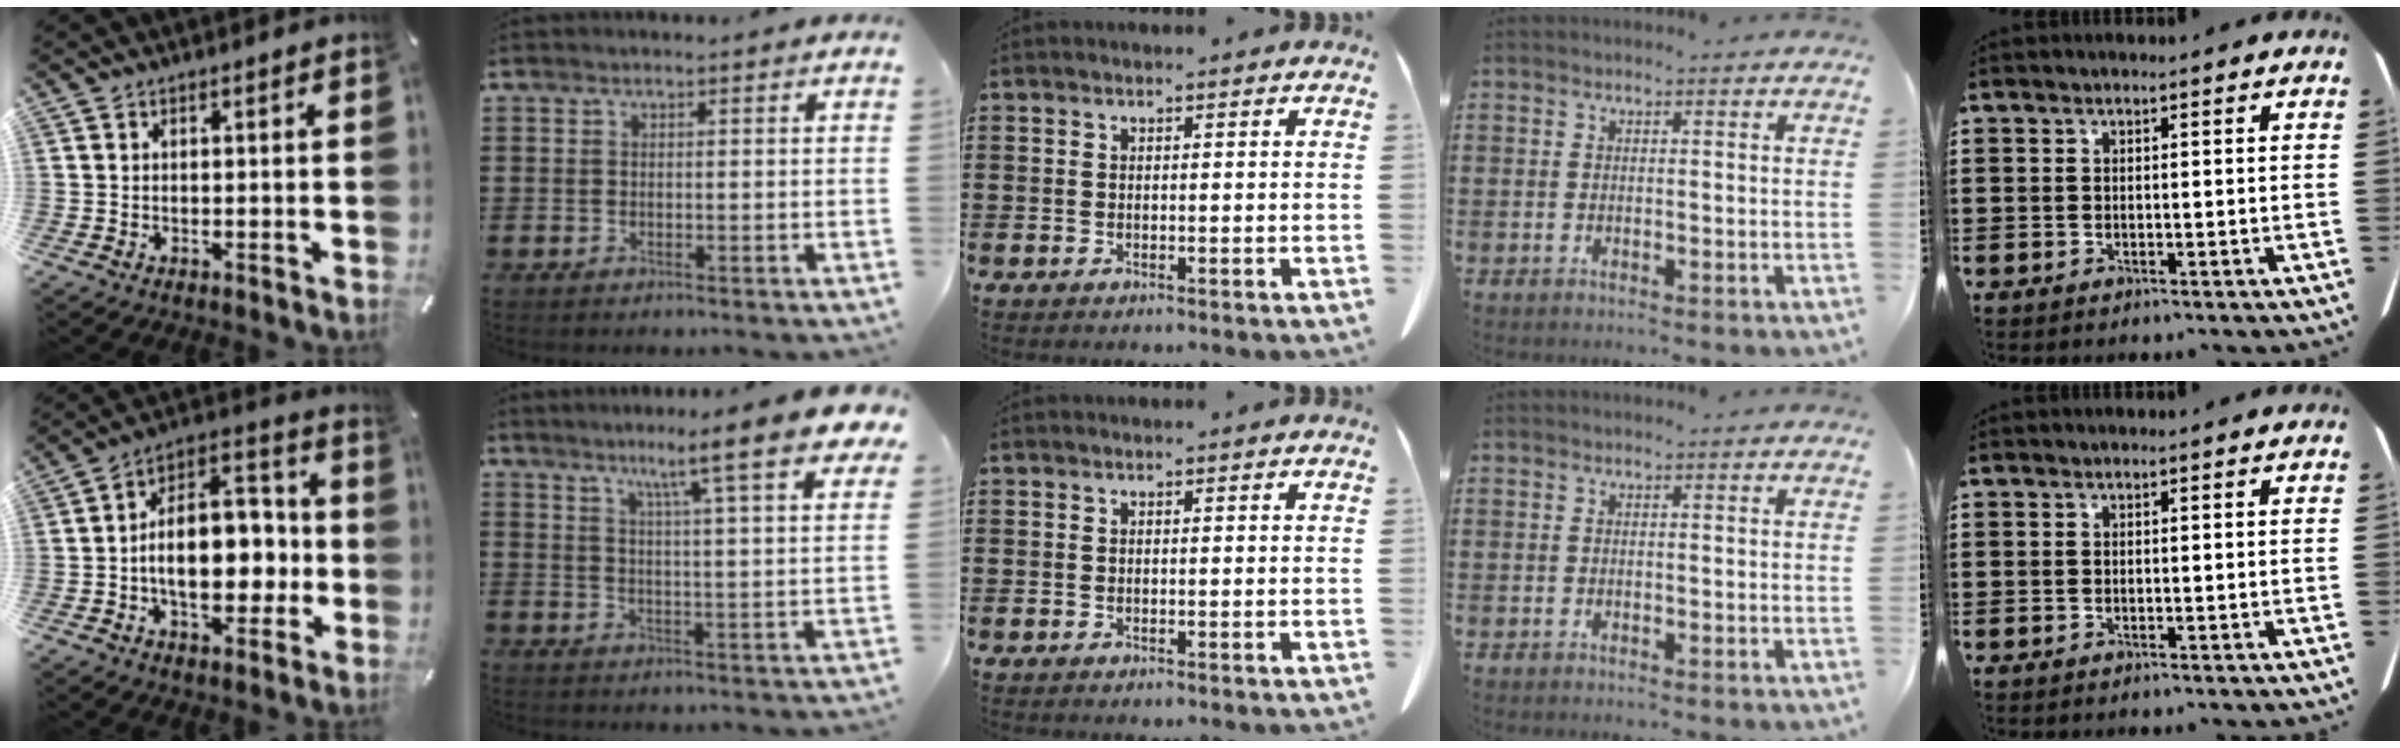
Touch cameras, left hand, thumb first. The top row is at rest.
{"thumb": {"total": 15.8, "force": [-2.6, 10.7, 11.3], "torque": [-0.150, 0.004, -0.044]}, "index": {"total": 10.2, "force": [7.4, 0.3, 7.1], "torque": [-0.128, -0.041, 0.111]}}